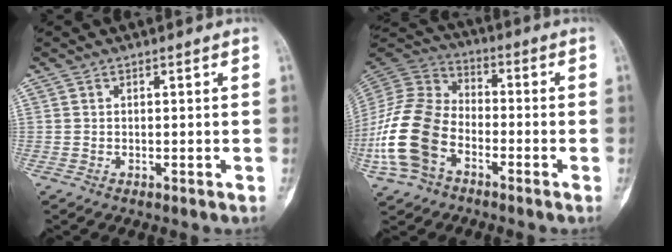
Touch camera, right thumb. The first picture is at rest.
{"total": 17.5, "force": [-6.4, 11.5, 11.6], "torque": [-0.241, 0.038, -0.131]}